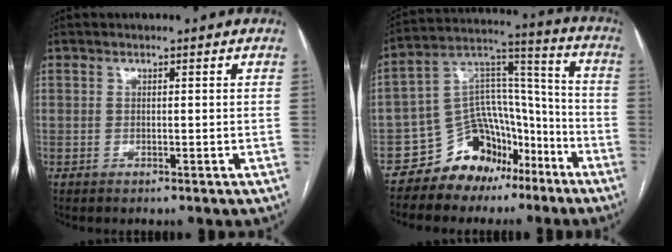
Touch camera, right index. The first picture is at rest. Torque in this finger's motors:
{"motor_torque": [0.23, -0.18, -0.27, -0.09]}